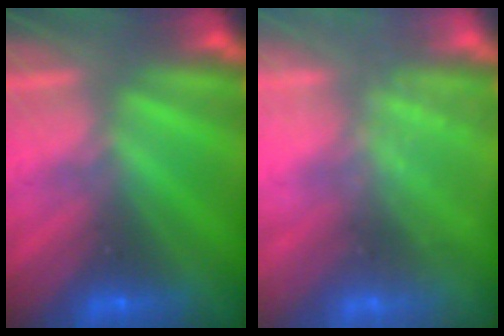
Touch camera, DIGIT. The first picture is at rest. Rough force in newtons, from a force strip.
{"total": 2.2}